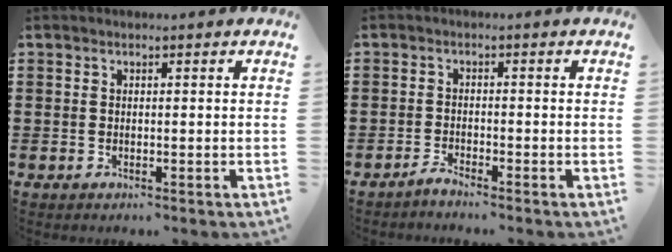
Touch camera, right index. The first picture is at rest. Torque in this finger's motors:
{"motor_torque": [0.47, 1.06, -0.58, -0.15]}